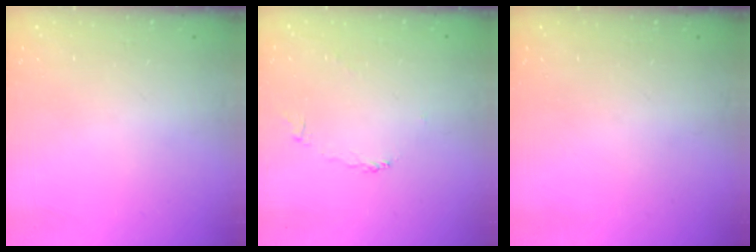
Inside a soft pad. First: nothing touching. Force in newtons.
{"total": 2.2, "press": 2.1, "slide": 0.4}
{"total": 0.0}